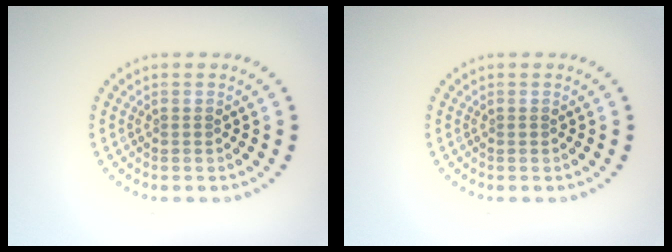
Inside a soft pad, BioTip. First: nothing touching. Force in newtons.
{"total": 0.0}